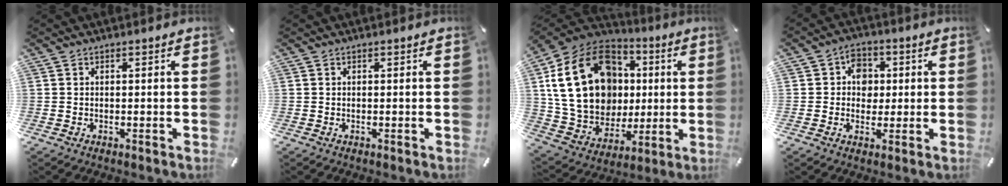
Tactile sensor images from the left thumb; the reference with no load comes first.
{"total": 0.0}
{"total": 25.4, "force": [4.8, 19.7, 15.3], "torque": [-0.305, -0.012, 0.106]}
{"total": 6.8, "force": [0.7, 6.1, 2.9], "torque": [-0.038, 0.007, 0.008]}